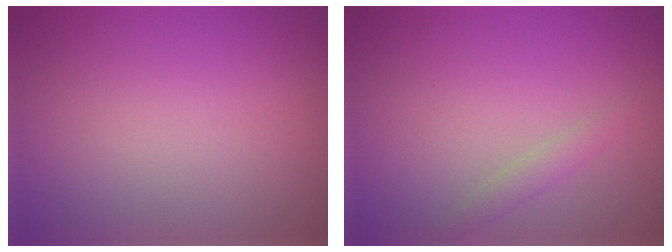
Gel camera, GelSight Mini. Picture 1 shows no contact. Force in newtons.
{"total": 1.3, "press": 1.3, "slide": 0.2}